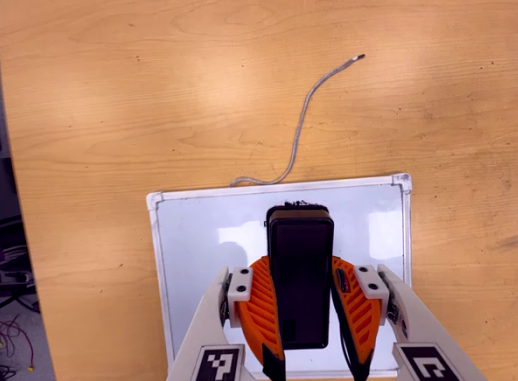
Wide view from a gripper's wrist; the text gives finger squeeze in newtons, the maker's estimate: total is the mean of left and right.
{"total": 7.5, "left": 5.8, "right": 9.3}